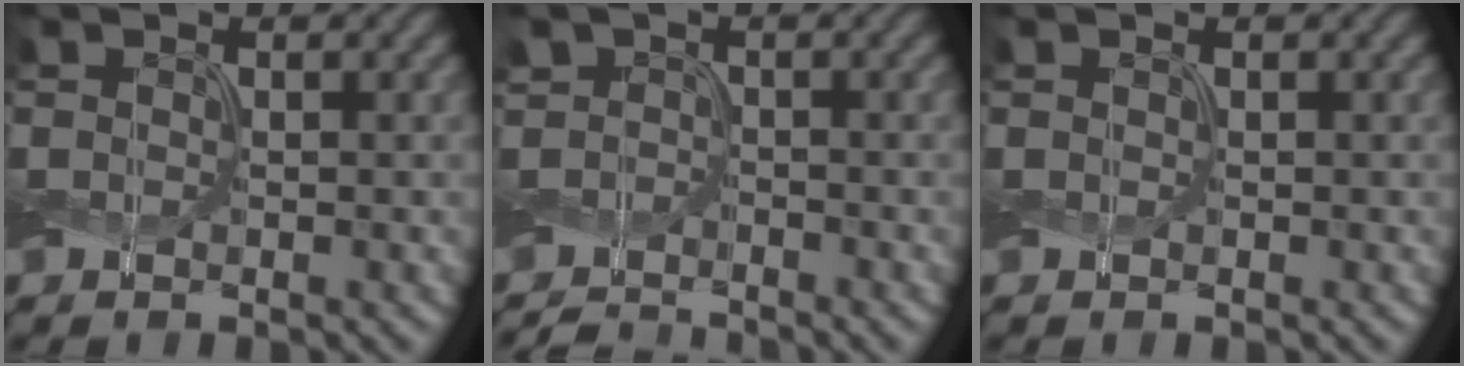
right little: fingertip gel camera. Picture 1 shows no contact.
{"total": 2.6, "force": [-2.3, 1.2, 0.4], "torque": [-0.003, -0.004, -0.058]}
{"total": 0.0}